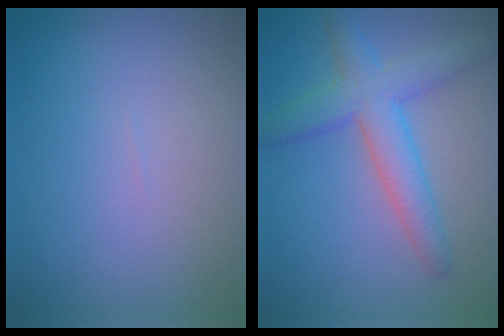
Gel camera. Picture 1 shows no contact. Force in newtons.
{"total": 4.8, "press": 4.8, "slide": 0.2}